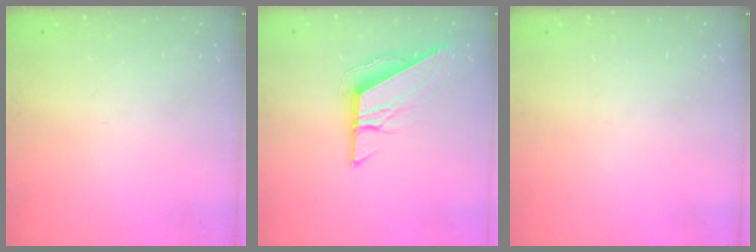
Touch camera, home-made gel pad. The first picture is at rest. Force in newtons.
{"total": 9.2, "press": 9.2, "slide": 0.6}
{"total": 0.0}